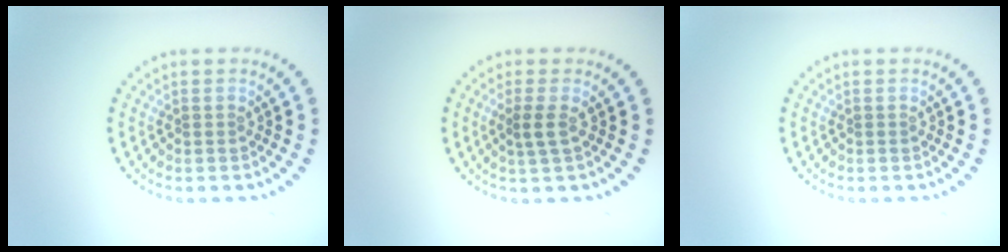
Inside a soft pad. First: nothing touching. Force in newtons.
{"total": 1.4, "press": 1.2, "slide": 0.8}
{"total": 0.0}